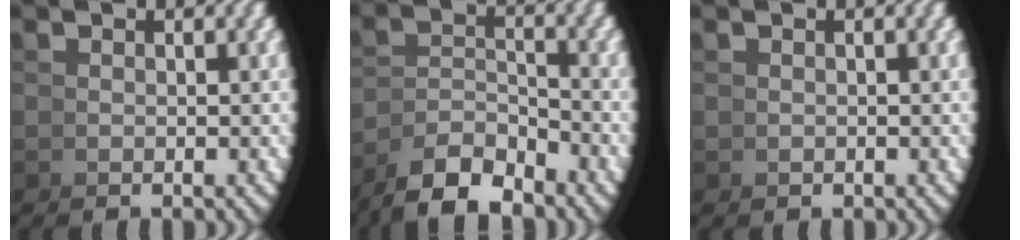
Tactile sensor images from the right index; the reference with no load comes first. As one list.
[{"total": 5.4, "force": [-3.8, 2.4, 3.0], "torque": [-0.068, -0.022, -0.055]}, {"total": 0.0}]